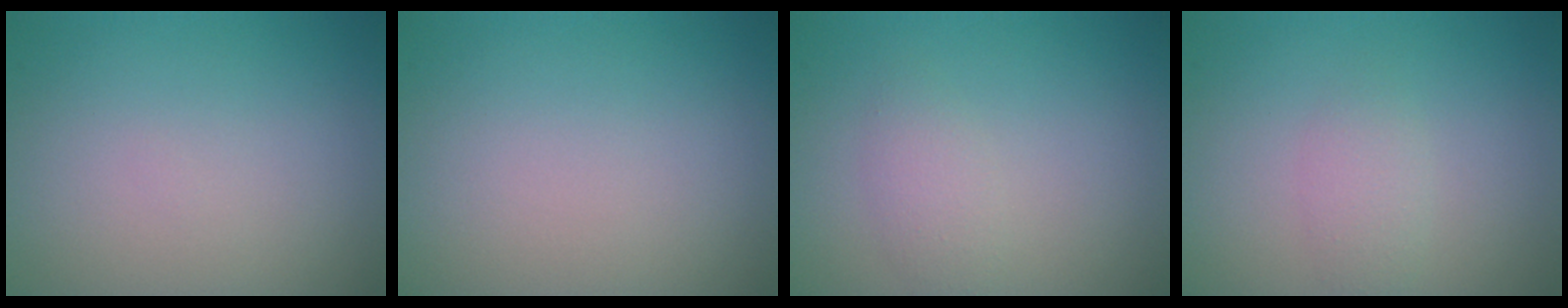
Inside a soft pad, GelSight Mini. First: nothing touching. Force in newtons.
{"total": 0.0}
{"total": 1.7, "press": 1.7, "slide": 0.0}
{"total": 1.5, "press": 1.5, "slide": 0.0}